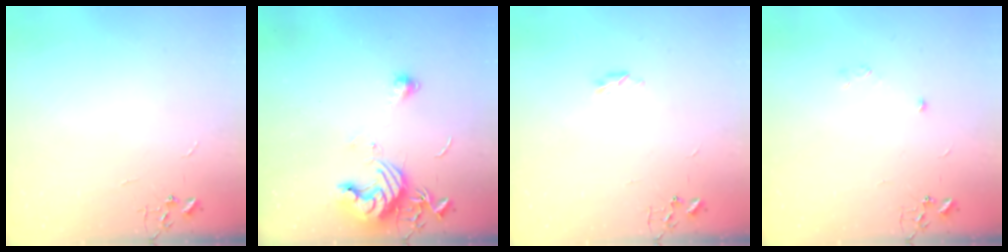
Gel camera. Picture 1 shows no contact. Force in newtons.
{"total": 12.2, "press": 12.1, "slide": 1.6}
{"total": 3.3, "press": 3.2, "slide": 0.5}
{"total": 3.6, "press": 3.2, "slide": 1.7}